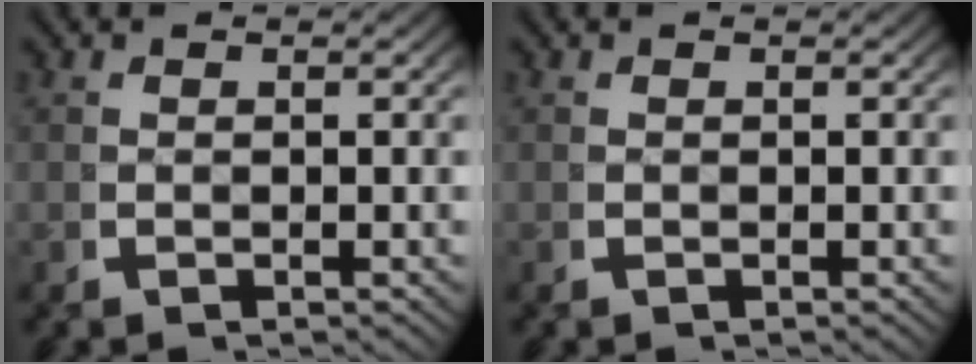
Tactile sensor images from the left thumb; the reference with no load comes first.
{"total": 0.0}